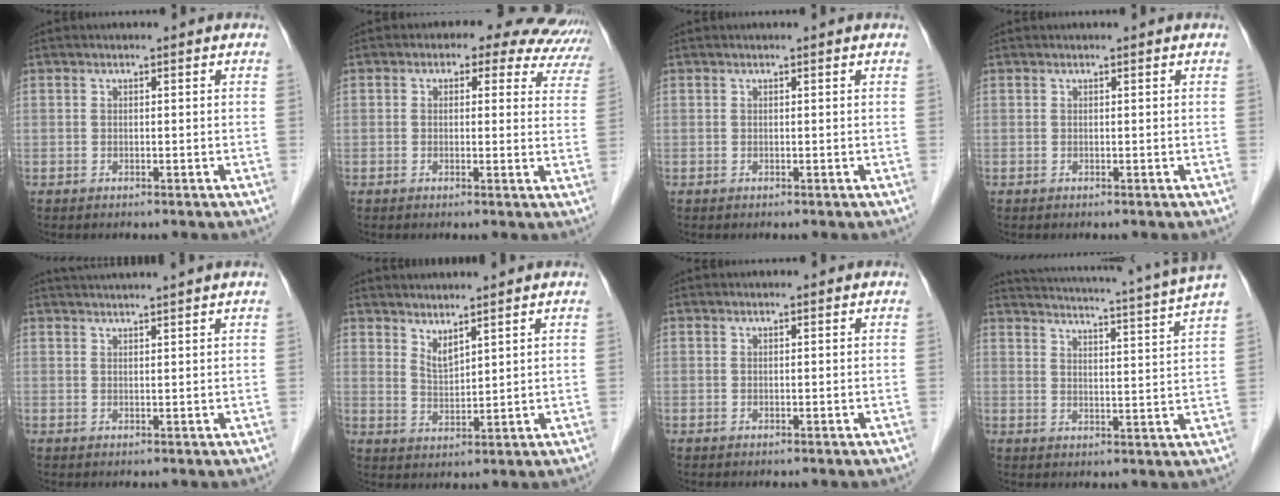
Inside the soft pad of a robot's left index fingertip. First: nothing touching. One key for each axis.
{"total": 12.6, "fx": 10.3, "fy": 5.7, "fz": 4.5, "tx": -0.028, "ty": 0.016, "tz": 0.089}
{"total": 0.0}
{"total": 0.0}
{"total": 4.7, "fx": 4.2, "fy": -1.4, "fz": 1.5, "tx": -0.017, "ty": 0.018, "tz": 0.062}
{"total": 3.0, "fx": 2.6, "fy": 0.6, "fz": 1.4, "tx": -0.034, "ty": -0.013, "tz": 0.058}
{"total": 0.0}
{"total": 16.9, "fx": 15.4, "fy": -2.1, "fz": 6.7, "tx": -0.120, "ty": -0.059, "tz": 0.192}